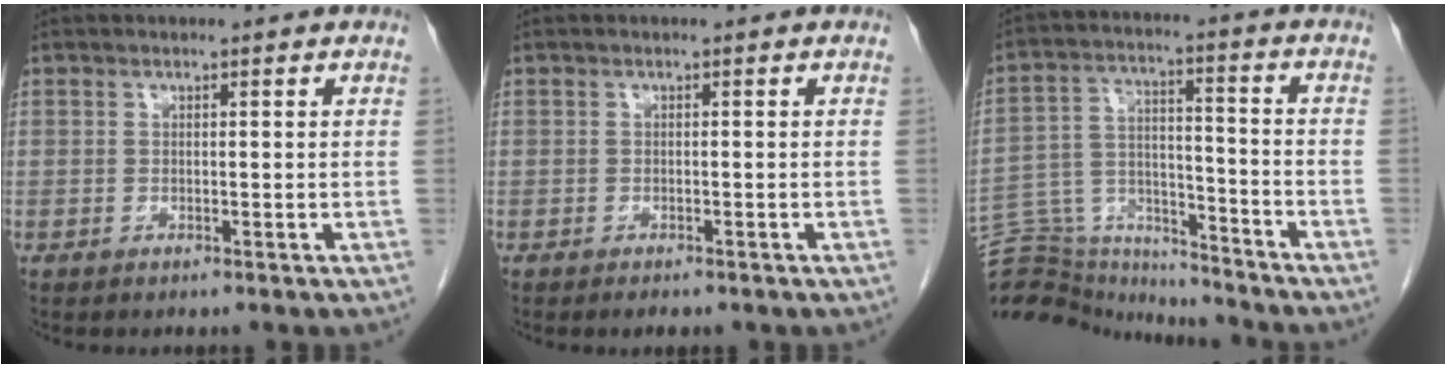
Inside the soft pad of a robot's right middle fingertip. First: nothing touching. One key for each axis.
{"total": 1.9, "fx": -1.4, "fy": 0.7, "fz": 1.0, "tx": -0.012, "ty": -0.003, "tz": -0.013}
{"total": 17.2, "fx": -16.6, "fy": 3.2, "fz": 3.1, "tx": -0.071, "ty": 0.035, "tz": -0.265}